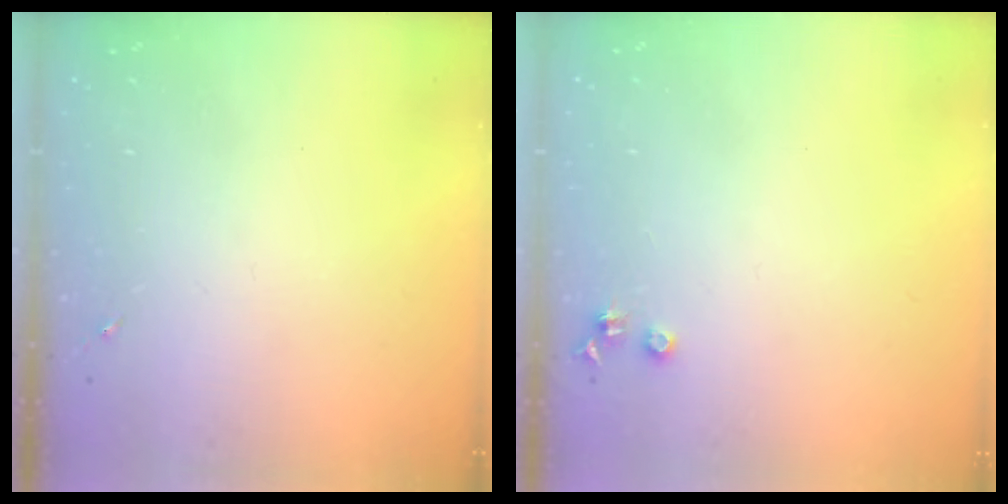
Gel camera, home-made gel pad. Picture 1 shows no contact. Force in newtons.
{"total": 3.6, "press": 3.5, "slide": 0.5}